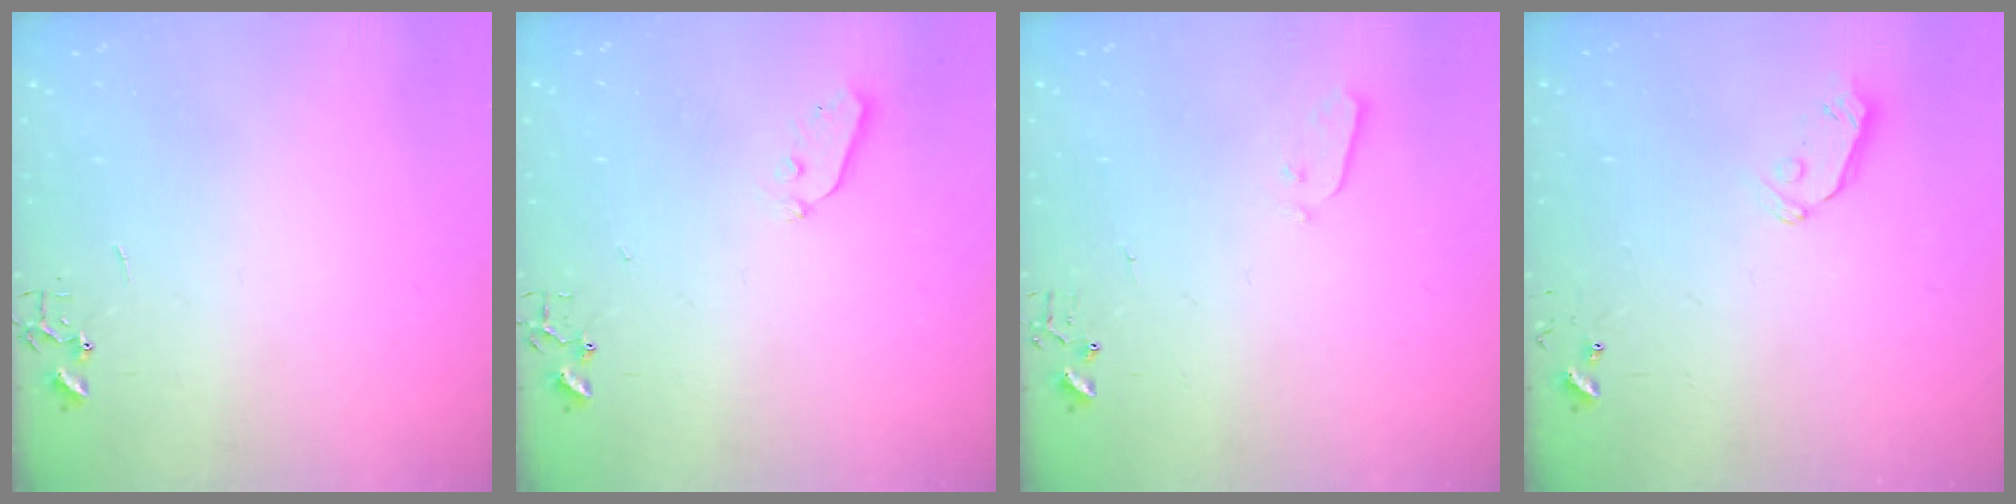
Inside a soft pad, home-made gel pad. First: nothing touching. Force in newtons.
{"total": 4.3, "press": 4.3, "slide": 0.7}
{"total": 3.0, "press": 2.9, "slide": 0.3}
{"total": 5.8, "press": 5.7, "slide": 0.9}